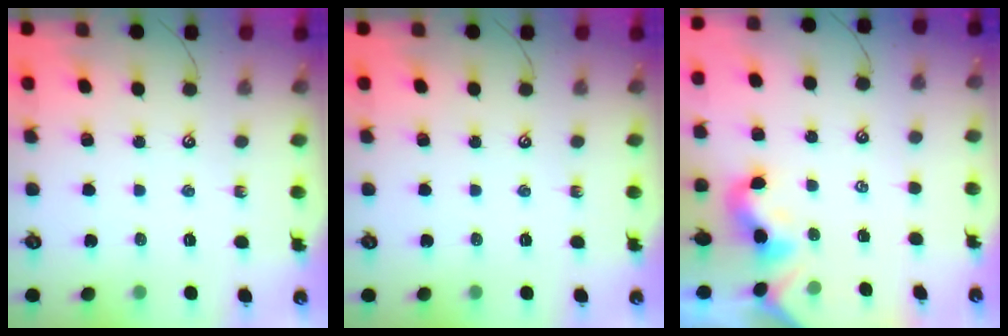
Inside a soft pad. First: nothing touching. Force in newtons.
{"total": 0.0}
{"total": 0.5, "press": 0.5, "slide": 0.1}